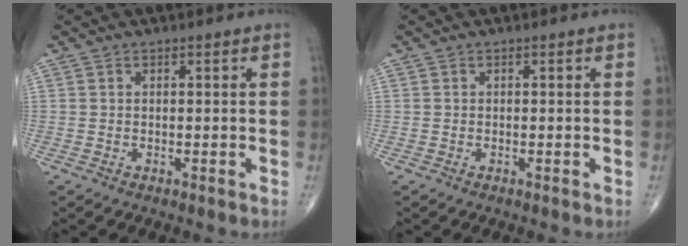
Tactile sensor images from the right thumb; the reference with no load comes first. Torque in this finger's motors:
{"motor_torque": [-0.23, 0.09, 0.45, 0.06, -0.01]}